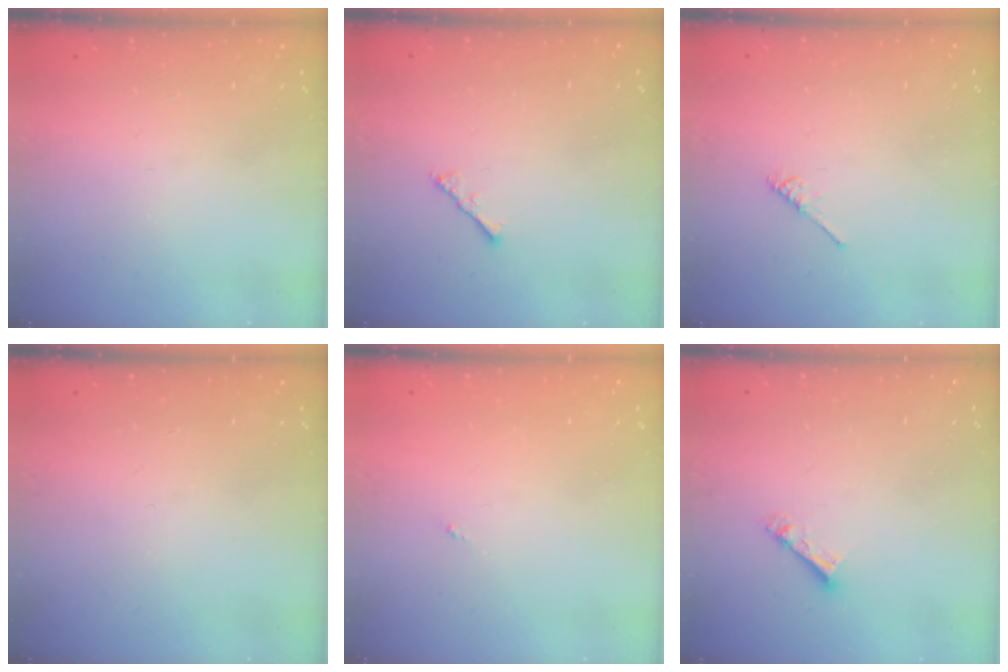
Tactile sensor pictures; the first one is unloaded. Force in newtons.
{"total": 2.2, "press": 2.1, "slide": 0.5}
{"total": 2.1, "press": 2.1, "slide": 0.4}
{"total": 0.0}
{"total": 0.0}
{"total": 4.6, "press": 4.6, "slide": 0.4}